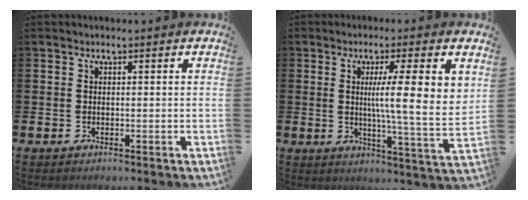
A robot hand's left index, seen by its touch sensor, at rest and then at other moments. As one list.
[{"total": 8.0, "force": [2.9, 0.0, 7.4], "torque": [-0.117, -0.038, 0.038]}]